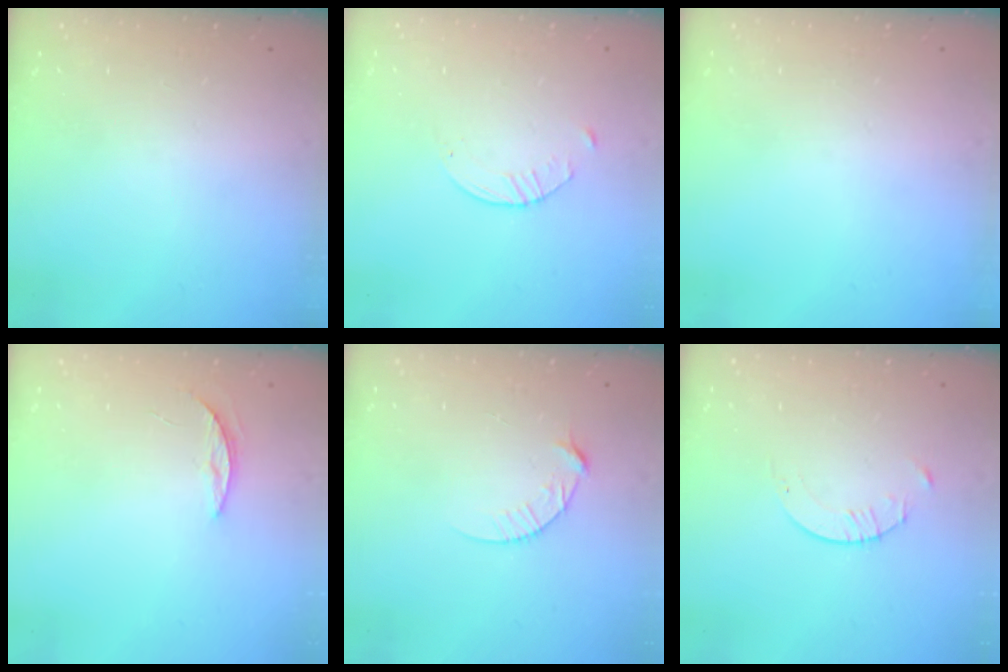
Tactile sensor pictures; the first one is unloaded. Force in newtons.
{"total": 2.0, "press": 2.0, "slide": 0.3}
{"total": 0.0}
{"total": 4.5, "press": 4.4, "slide": 0.4}
{"total": 6.6, "press": 6.6, "slide": 0.7}
{"total": 2.1, "press": 2.1, "slide": 0.3}